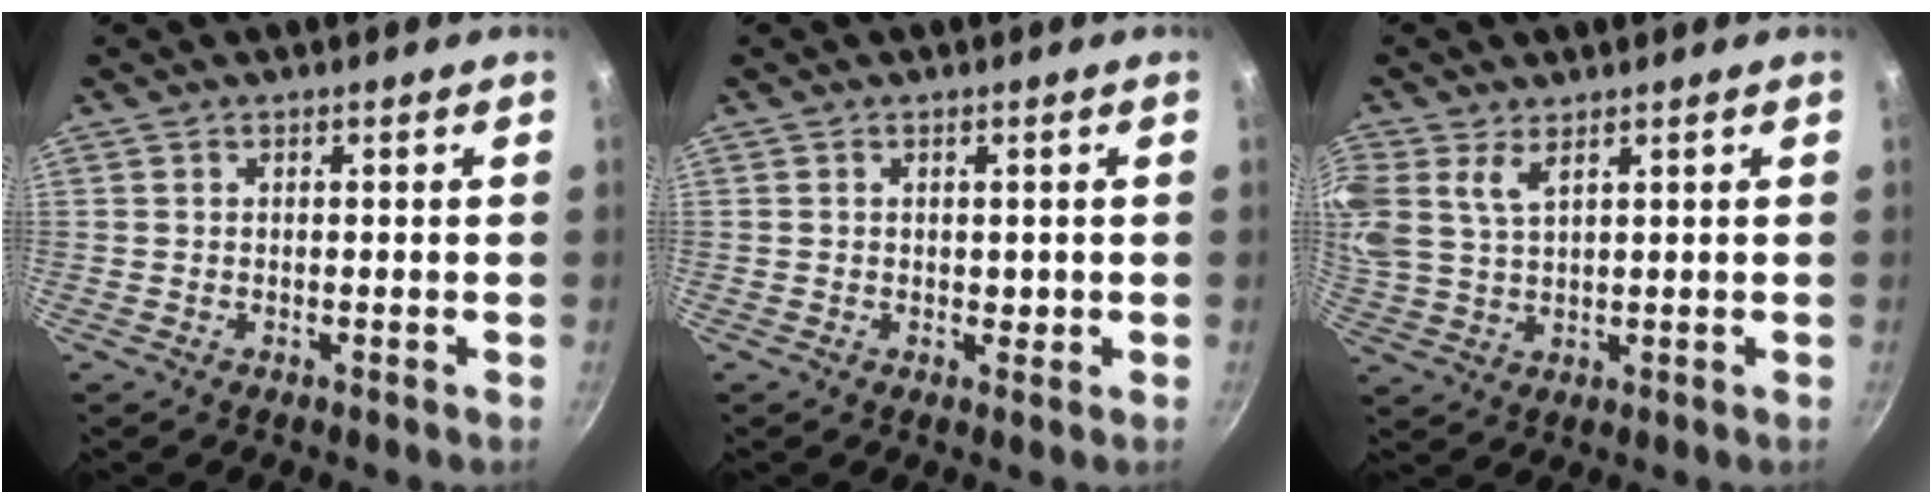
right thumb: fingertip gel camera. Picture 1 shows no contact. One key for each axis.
{"total": 1.1, "fx": 0.1, "fy": 0.9, "fz": 0.6, "tx": -0.003, "ty": 0.000, "tz": 0.002}
{"total": 9.9, "fx": 5.1, "fy": 5.7, "fz": 6.3, "tx": -0.148, "ty": 0.005, "tz": 0.108}